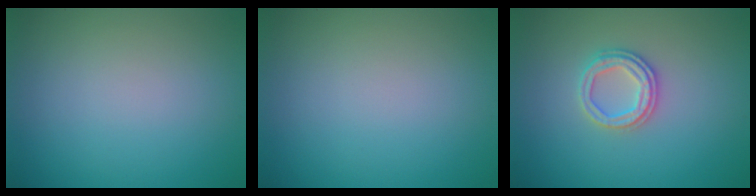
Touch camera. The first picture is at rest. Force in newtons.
{"total": 0.0}
{"total": 2.5, "press": 2.4, "slide": 0.6}